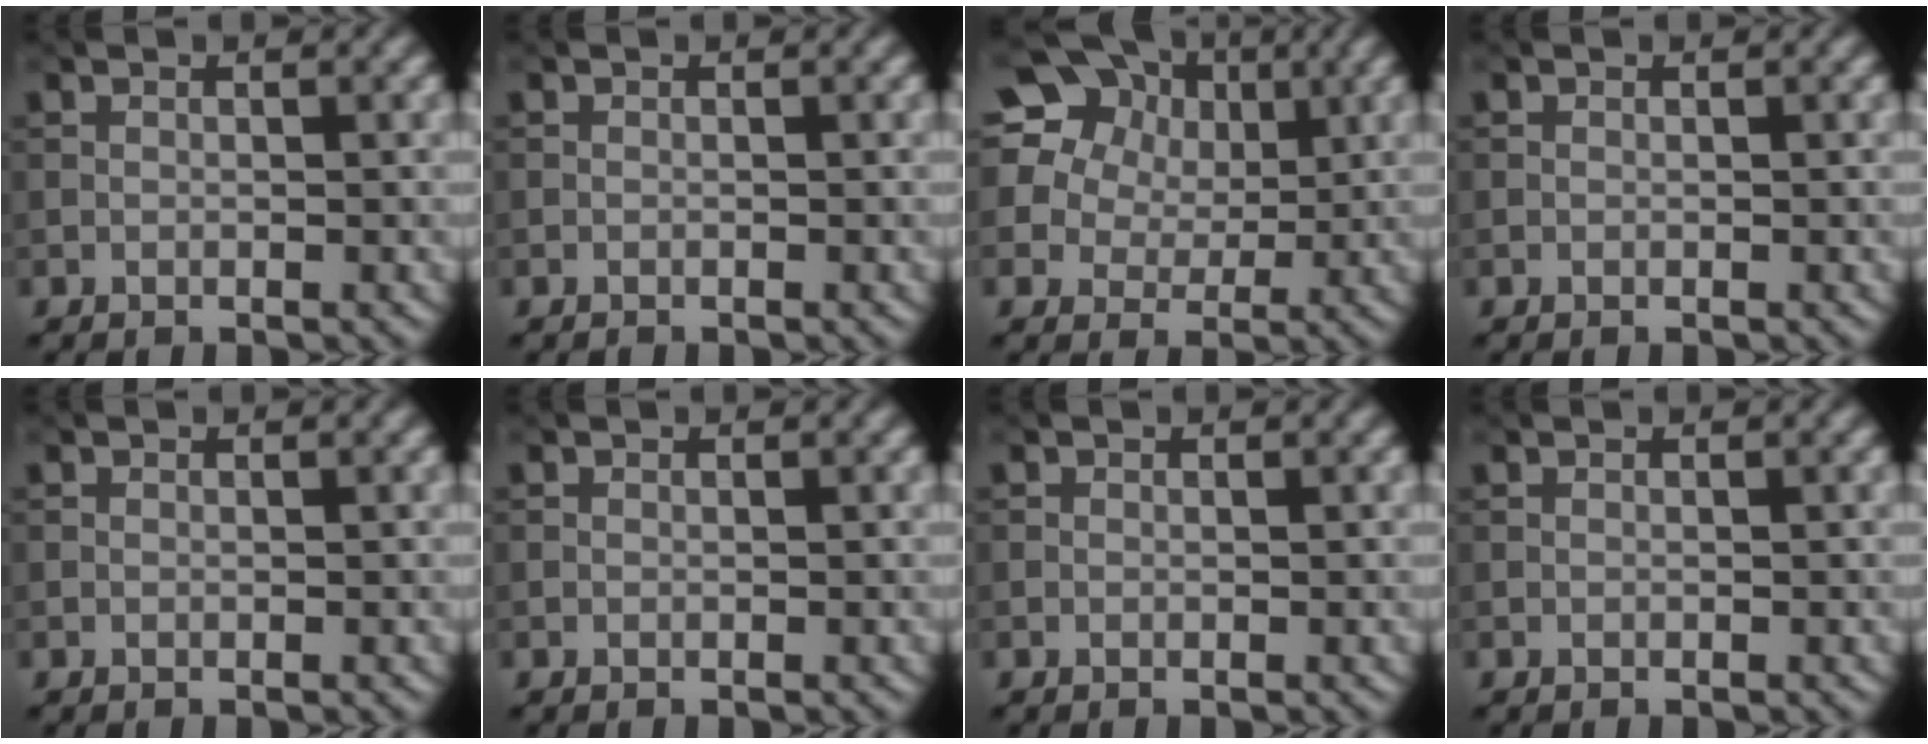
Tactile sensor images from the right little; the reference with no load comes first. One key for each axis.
{"total": 0.0}
{"total": 22.3, "fx": 11.1, "fy": 16.8, "fz": 9.5, "tx": -0.245, "ty": 0.070, "tz": 0.171}
{"total": 0.0}
{"total": 0.0}
{"total": 0.0}
{"total": 0.0}
{"total": 0.0}